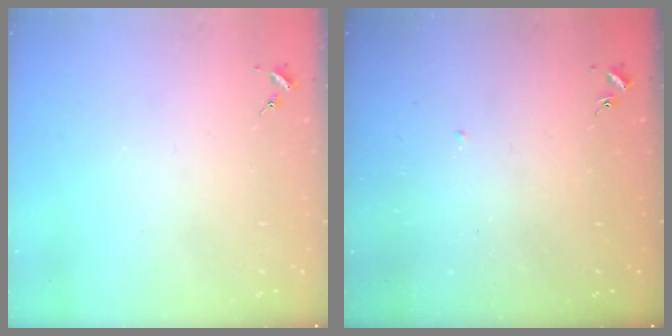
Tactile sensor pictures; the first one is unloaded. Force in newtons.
{"total": 4.0, "press": 4.0, "slide": 0.3}